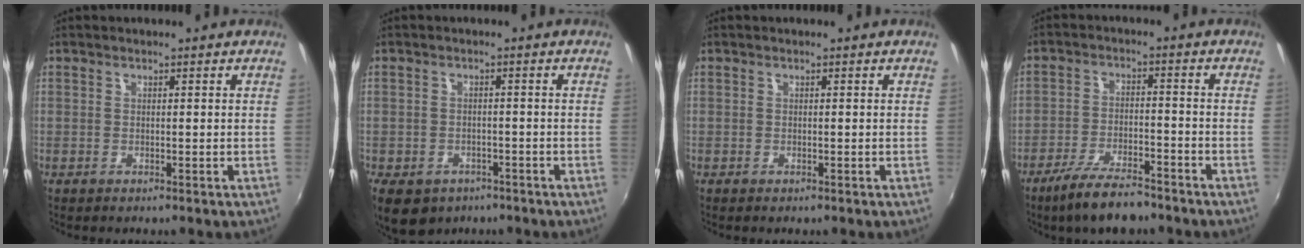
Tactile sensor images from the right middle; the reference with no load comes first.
{"total": 10.0, "force": [-6.0, 6.6, 4.6], "torque": [-0.115, -0.023, -0.083]}
{"total": 0.0}
{"total": 9.9, "force": [-7.8, 2.5, 5.4], "torque": [-0.121, -0.015, -0.134]}